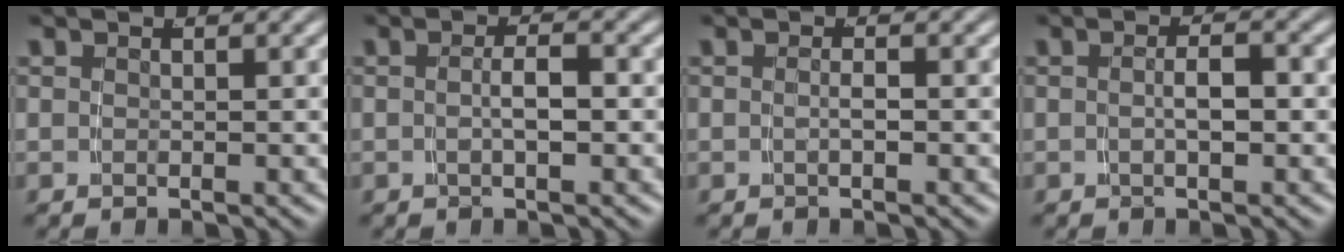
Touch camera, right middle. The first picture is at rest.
{"total": 2.0, "force": [-0.6, 0.0, 1.9], "torque": [-0.028, 0.001, -0.007]}
{"total": 1.0, "force": [-0.5, -0.4, 0.8], "torque": [-0.013, -0.001, -0.006]}
{"total": 1.9, "force": [-0.6, 0.1, 1.8], "torque": [-0.026, 0.002, -0.007]}